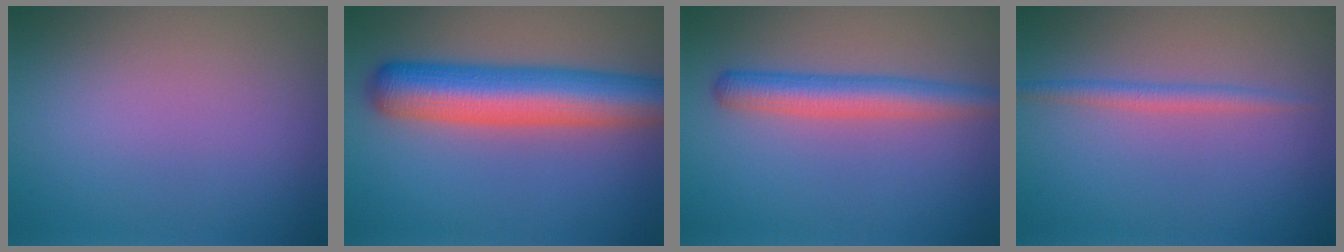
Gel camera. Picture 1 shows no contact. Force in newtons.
{"total": 9.3, "press": 9.3, "slide": 0.3}
{"total": 4.1, "press": 4.0, "slide": 0.2}
{"total": 1.7, "press": 1.7, "slide": 0.0}